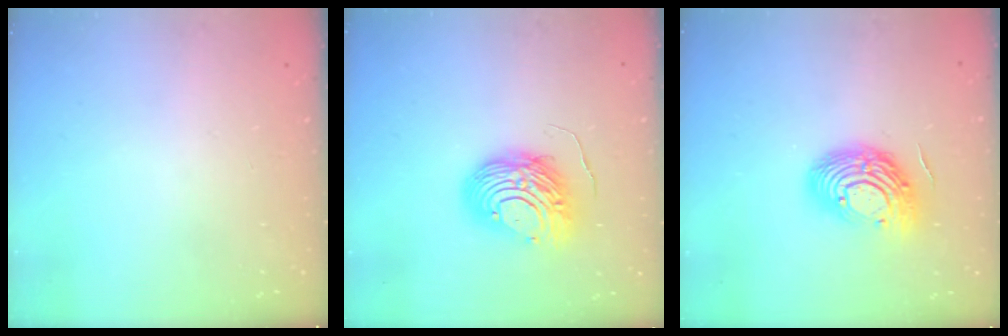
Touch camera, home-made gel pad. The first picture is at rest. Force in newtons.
{"total": 10.4, "press": 10.3, "slide": 1.1}
{"total": 14.4, "press": 14.3, "slide": 1.2}